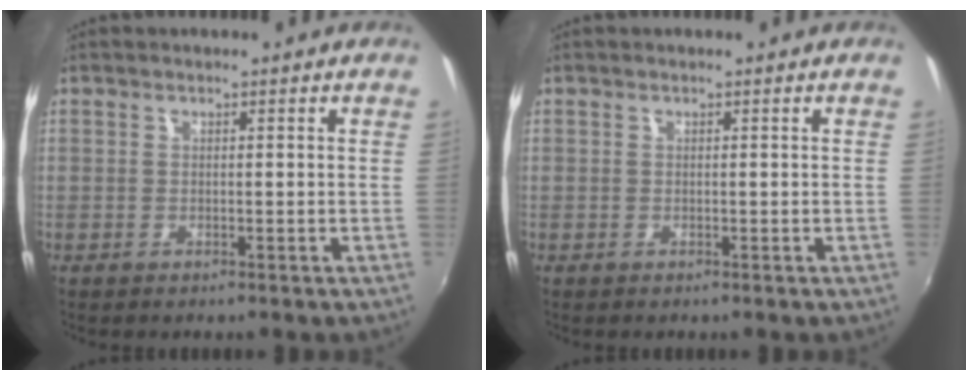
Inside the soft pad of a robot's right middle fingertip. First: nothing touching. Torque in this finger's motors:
{"motor_torque": [0.00, 0.00, 0.00, 0.00]}